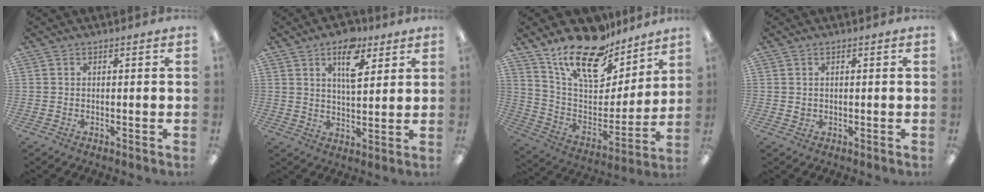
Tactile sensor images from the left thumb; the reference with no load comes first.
{"total": 10.6, "force": [5.7, 5.2, 7.3], "torque": [-0.100, -0.020, 0.094]}
{"total": 20.5, "force": [15.6, 8.5, 10.2], "torque": [-0.179, -0.108, 0.277]}
{"total": 1.1, "force": [0.5, 0.9, 0.5], "torque": [-0.011, 0.004, 0.009]}